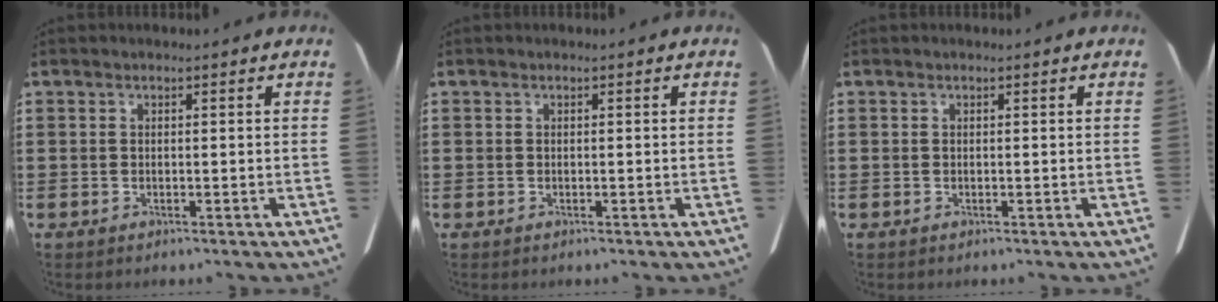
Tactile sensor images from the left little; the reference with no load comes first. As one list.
[{"total": 0.0}, {"total": 0.0}]